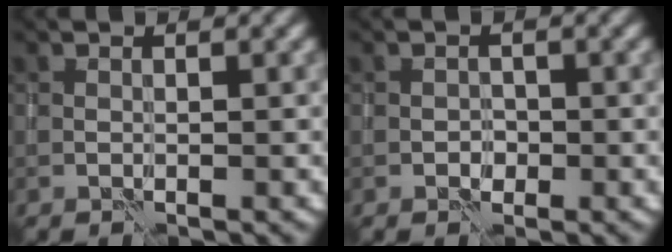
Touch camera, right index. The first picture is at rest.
{"total": 0.9, "force": [-0.5, 0.8, 0.3], "torque": [-0.003, -0.001, -0.008]}